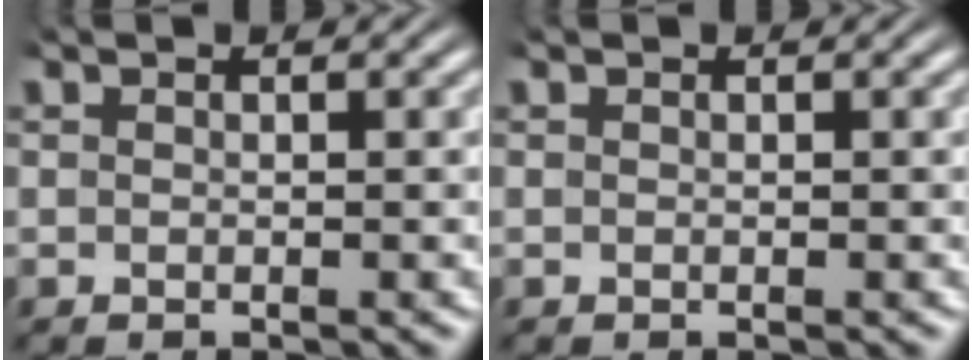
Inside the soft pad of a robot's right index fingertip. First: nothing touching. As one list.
[{"total": 0.0}]